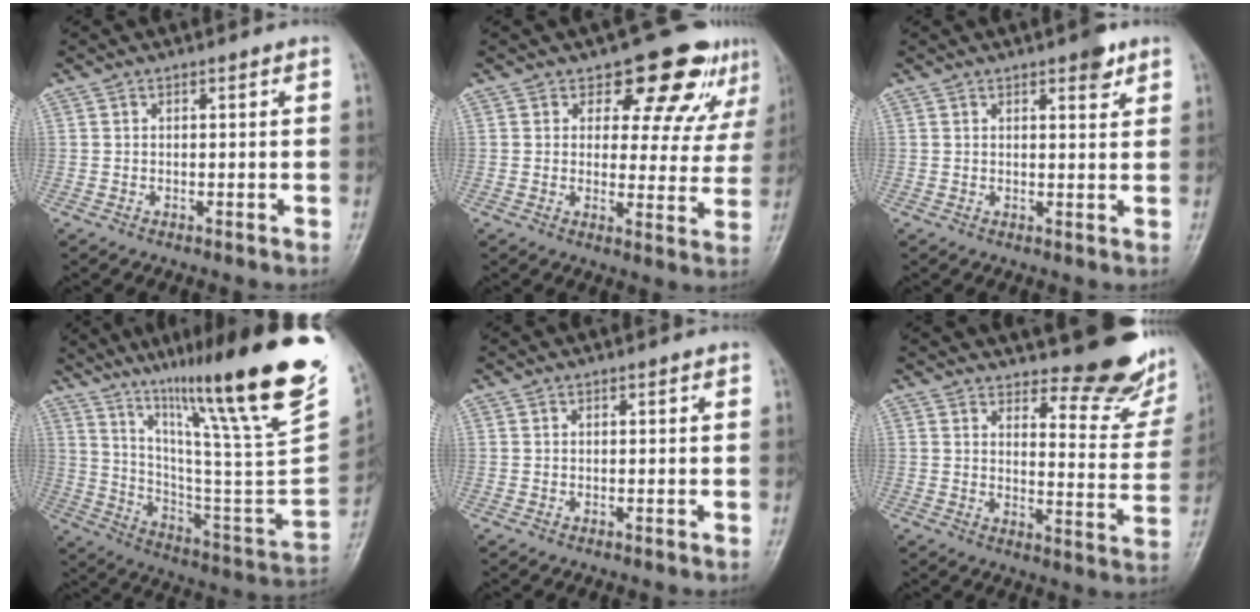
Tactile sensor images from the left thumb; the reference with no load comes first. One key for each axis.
{"total": 12.7, "fx": 8.7, "fy": 6.6, "fz": 6.6, "tx": -0.026, "ty": -0.047, "tz": 0.100}
{"total": 3.5, "fx": 2.3, "fy": 1.2, "fz": 2.4, "tx": -0.021, "ty": -0.010, "tz": 0.028}
{"total": 32.3, "fx": 22.3, "fy": 2.8, "fz": 23.2, "tx": -0.339, "ty": -0.110, "tz": 0.346}
{"total": 0.0}
{"total": 16.5, "fx": 14.1, "fy": 5.2, "fz": 6.7, "tx": -0.030, "ty": -0.117, "tz": 0.163}